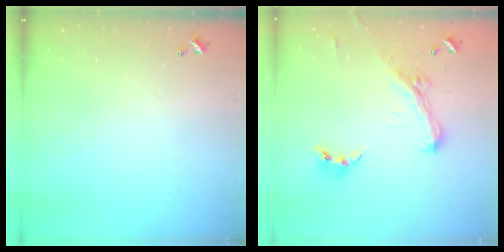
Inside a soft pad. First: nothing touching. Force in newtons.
{"total": 2.5, "press": 2.4, "slide": 0.5}